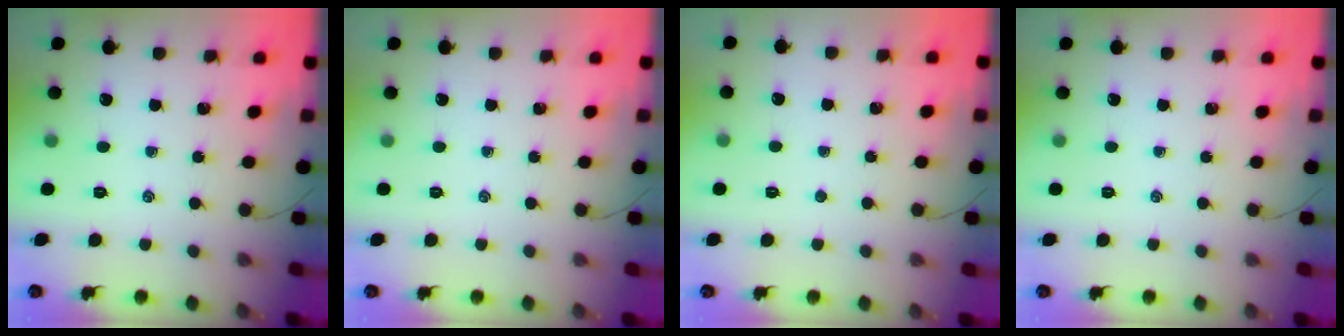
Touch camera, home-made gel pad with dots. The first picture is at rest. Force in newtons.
{"total": 0.0}
{"total": 0.0}
{"total": 0.0}